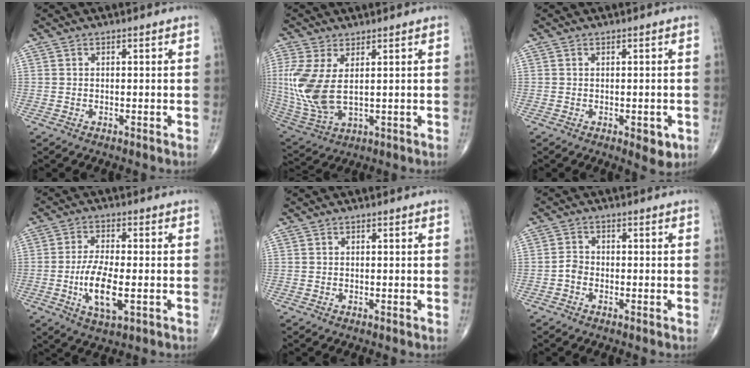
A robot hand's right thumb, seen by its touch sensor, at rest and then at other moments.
{"total": 12.3, "force": [1.6, 6.1, 10.6], "torque": [-0.255, -0.013, 0.049]}
{"total": 3.8, "force": [-1.3, 1.8, 3.1], "torque": [-0.027, -0.005, -0.010]}
{"total": 9.1, "force": [-2.1, 3.3, 8.2], "torque": [-0.161, -0.001, -0.037]}
{"total": 0.0}
{"total": 2.0, "force": [-1.0, 1.5, 1.0], "torque": [-0.014, 0.007, -0.024]}